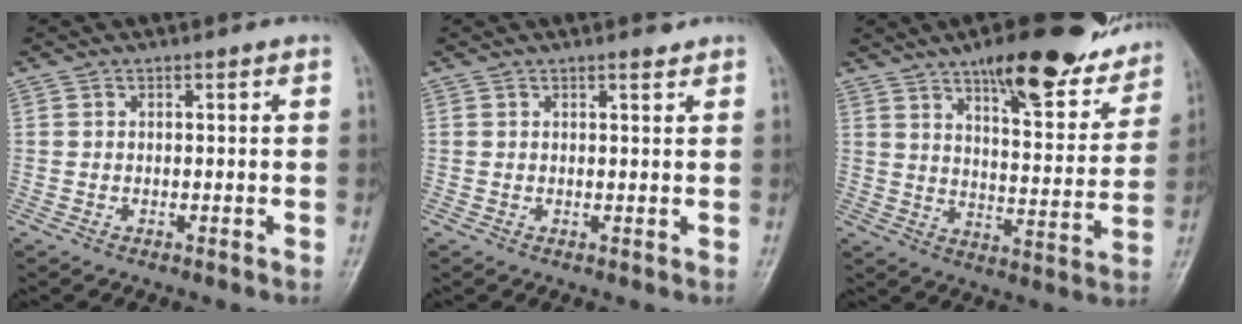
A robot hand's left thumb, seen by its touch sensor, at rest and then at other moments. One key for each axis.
{"total": 1.3, "fx": 1.0, "fy": 0.3, "fz": 0.7, "tx": -0.011, "ty": -0.007, "tz": 0.016}
{"total": 18.9, "fx": 13.1, "fy": 5.9, "fz": 12.3, "tx": -0.126, "ty": -0.061, "tz": 0.191}